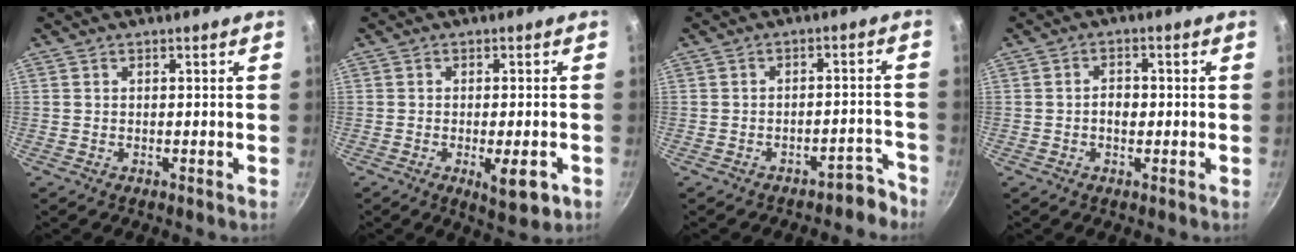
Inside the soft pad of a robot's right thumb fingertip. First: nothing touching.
{"total": 6.6, "force": [-2.3, 2.2, 5.8], "torque": [-0.082, -0.004, -0.025]}
{"total": 4.4, "force": [-3.9, 1.8, 0.8], "torque": [0.007, 0.068, -0.048]}
{"total": 2.9, "force": [-0.4, 1.9, 2.1], "torque": [-0.029, 0.009, -0.008]}